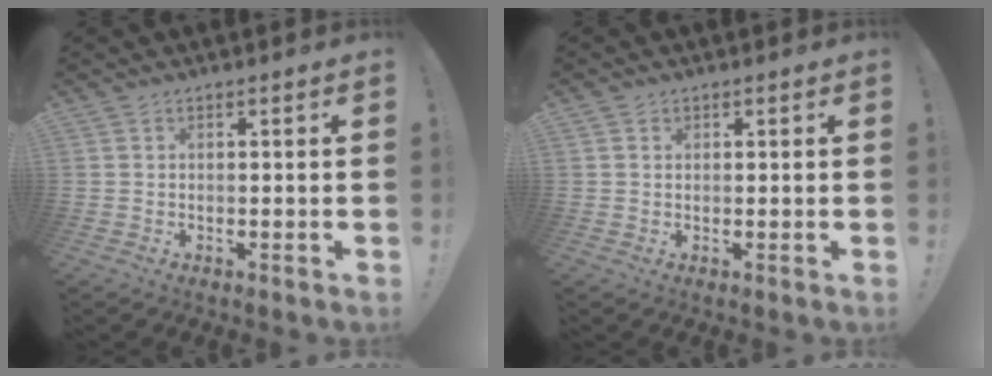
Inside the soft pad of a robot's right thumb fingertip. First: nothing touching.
{"total": 1.1, "force": [0.6, 0.9, 0.0], "torque": [0.007, -0.002, 0.010]}